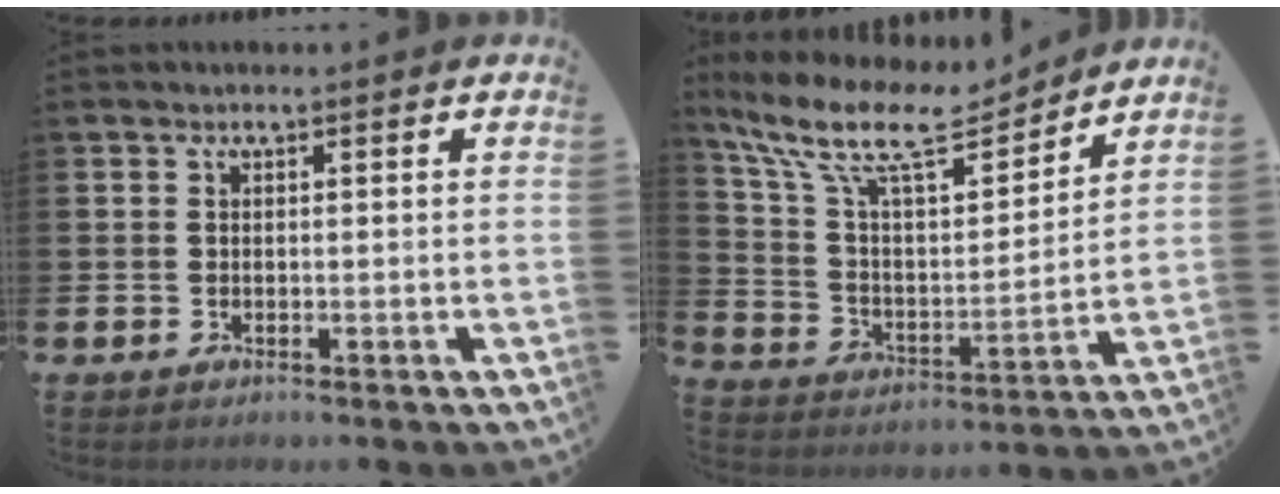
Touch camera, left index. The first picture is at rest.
{"total": 12.3, "force": [10.1, 3.5, 6.0], "torque": [-0.152, -0.057, 0.175]}